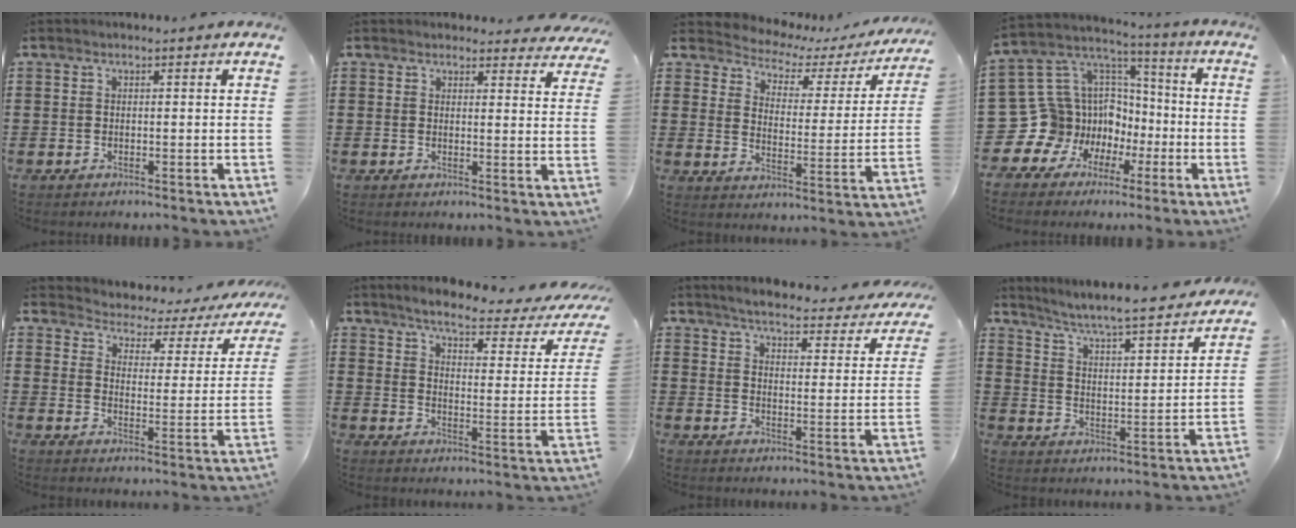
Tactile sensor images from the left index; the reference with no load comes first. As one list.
[{"total": 2.9, "force": [2.7, 0.6, 0.5], "torque": [-0.003, -0.014, 0.048]}, {"total": 3.4, "force": [2.9, 1.5, 0.8], "torque": [-0.040, -0.023, 0.040]}, {"total": 14.0, "force": [-4.8, 13.0, 2.2], "torque": [-0.116, -0.018, -0.046]}, {"total": 2.5, "force": [2.3, 0.8, 0.4], "torque": [-0.027, -0.026, 0.029]}, {"total": 4.8, "force": [3.9, 0.2, 2.8], "torque": [-0.075, -0.025, 0.058]}, {"total": 4.2, "force": [3.9, -0.1, 1.4], "torque": [-0.050, -0.033, 0.061]}, {"total": 5.2, "force": [4.9, -0.5, 1.7], "torque": [-0.056, -0.044, 0.074]}]